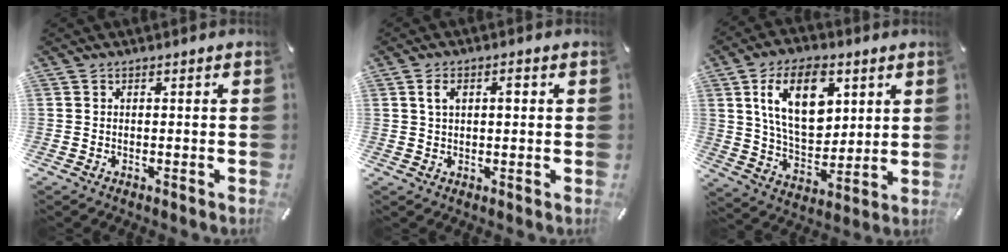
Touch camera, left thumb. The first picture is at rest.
{"total": 4.0, "force": [1.1, 2.0, 3.3], "torque": [-0.052, 0.002, 0.014]}
{"total": 16.6, "force": [6.1, 10.3, 11.5], "torque": [-0.219, -0.003, 0.106]}